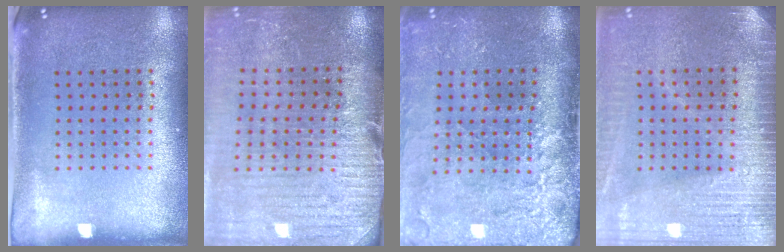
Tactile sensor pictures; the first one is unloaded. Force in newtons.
{"total": 3.5, "press": 3.1, "slide": 1.6}
{"total": 4.5, "press": 3.6, "slide": 2.6}
{"total": 3.5, "press": 3.1, "slide": 1.6}